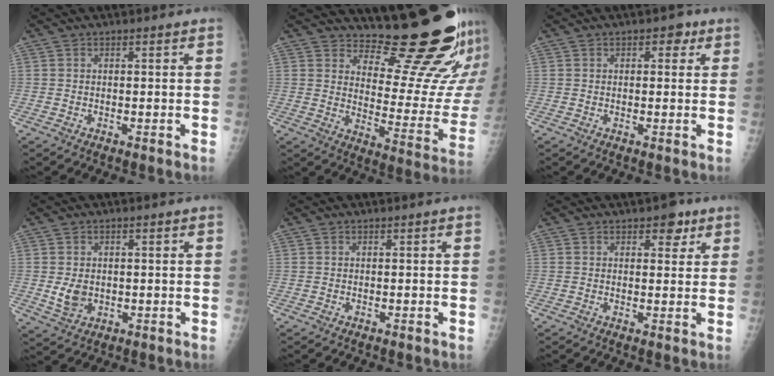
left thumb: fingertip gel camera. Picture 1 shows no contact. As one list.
[{"total": 18.5, "force": [16.8, 3.4, 7.0], "torque": [-0.051, -0.182, 0.219]}, {"total": 2.9, "force": [1.2, 1.9, 1.8], "torque": [-0.004, 0.000, 0.011]}, {"total": 4.4, "force": [-0.1, 3.4, 2.8], "torque": [-0.038, -0.007, 0.008]}, {"total": 0.0}, {"total": 3.9, "force": [2.2, 2.4, 2.2], "torque": [-0.003, -0.008, 0.025]}]